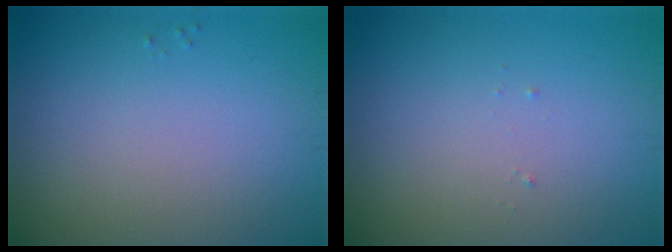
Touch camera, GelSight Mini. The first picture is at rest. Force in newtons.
{"total": 0.0}